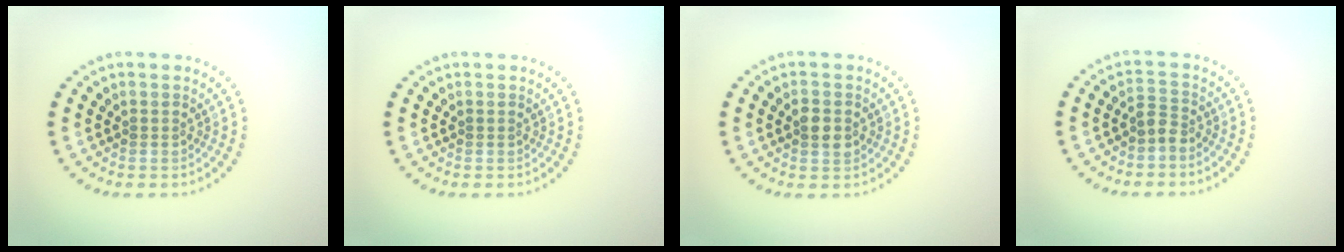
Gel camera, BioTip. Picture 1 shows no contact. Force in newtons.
{"total": 0.0}
{"total": 1.9, "press": 1.9, "slide": 0.1}
{"total": 1.7, "press": 1.3, "slide": 1.1}